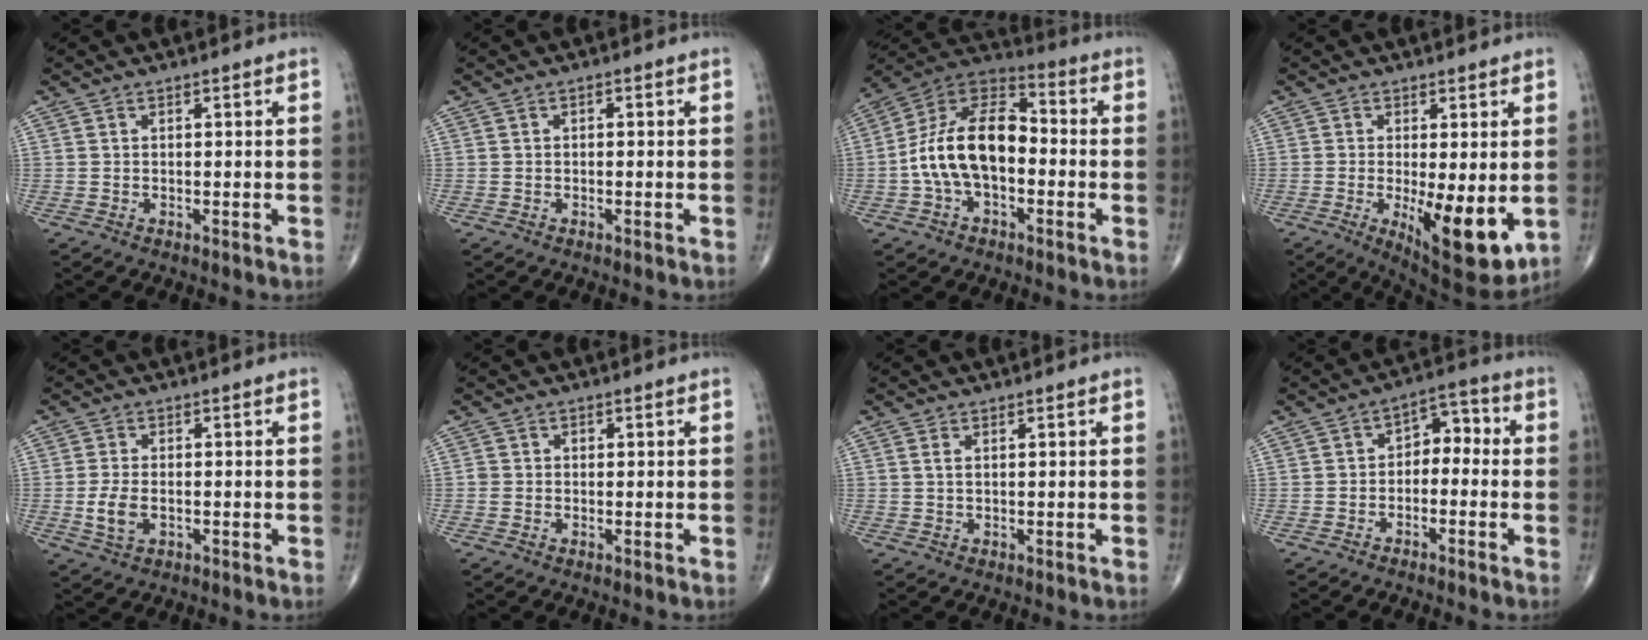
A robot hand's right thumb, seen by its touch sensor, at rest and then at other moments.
{"total": 0.5, "force": [0.0, 0.4, 0.4], "torque": [-0.003, 0.001, -0.003]}
{"total": 15.9, "force": [-2.2, 9.1, 12.8], "torque": [-0.223, 0.047, -0.050]}
{"total": 12.6, "force": [-2.4, 4.2, 11.6], "torque": [-0.165, -0.028, -0.024]}
{"total": 4.6, "force": [-1.0, 2.7, 3.6], "torque": [-0.076, 0.002, -0.016]}
{"total": 1.3, "force": [0.0, 1.2, 0.4], "torque": [-0.002, 0.005, 0.000]}
{"total": 1.0, "force": [0.4, 0.4, 0.9], "torque": [-0.021, 0.006, 0.012]}
{"total": 5.8, "force": [-1.1, 4.0, 4.1], "torque": [-0.033, 0.040, -0.032]}